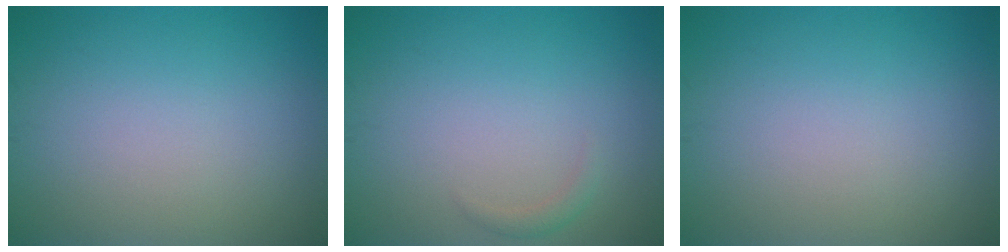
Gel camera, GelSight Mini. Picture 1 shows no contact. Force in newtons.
{"total": 0.8, "press": 0.8, "slide": 0.1}
{"total": 0.0}